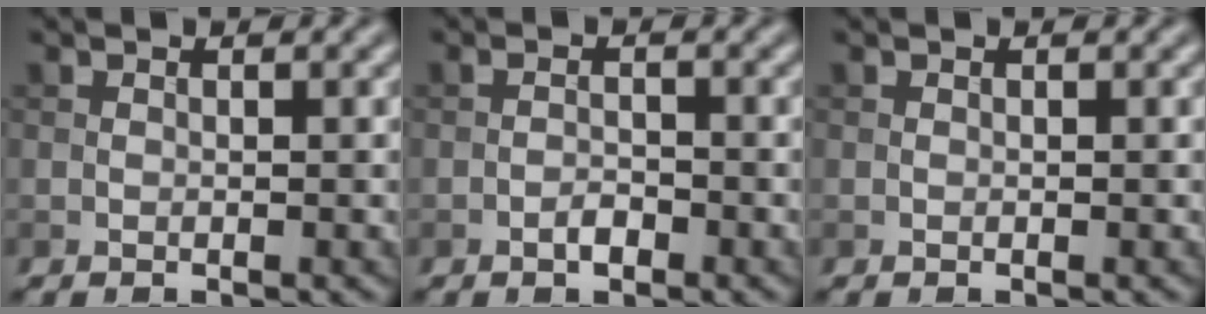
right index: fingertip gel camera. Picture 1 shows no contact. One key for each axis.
{"total": 1.4, "fx": -0.8, "fy": 0.6, "fz": 1.0, "tx": -0.018, "ty": 0.002, "tz": -0.017}
{"total": 0.0}